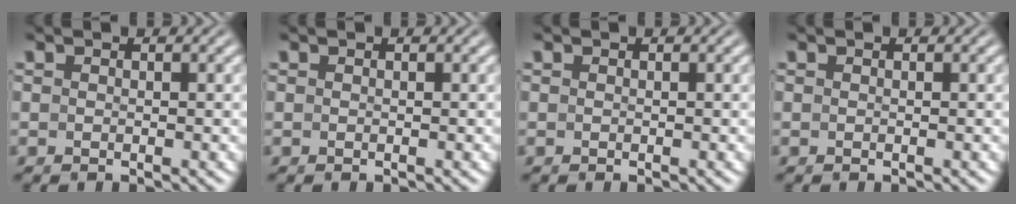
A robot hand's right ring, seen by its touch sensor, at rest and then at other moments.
{"total": 0.0}
{"total": 0.0}
{"total": 0.0}